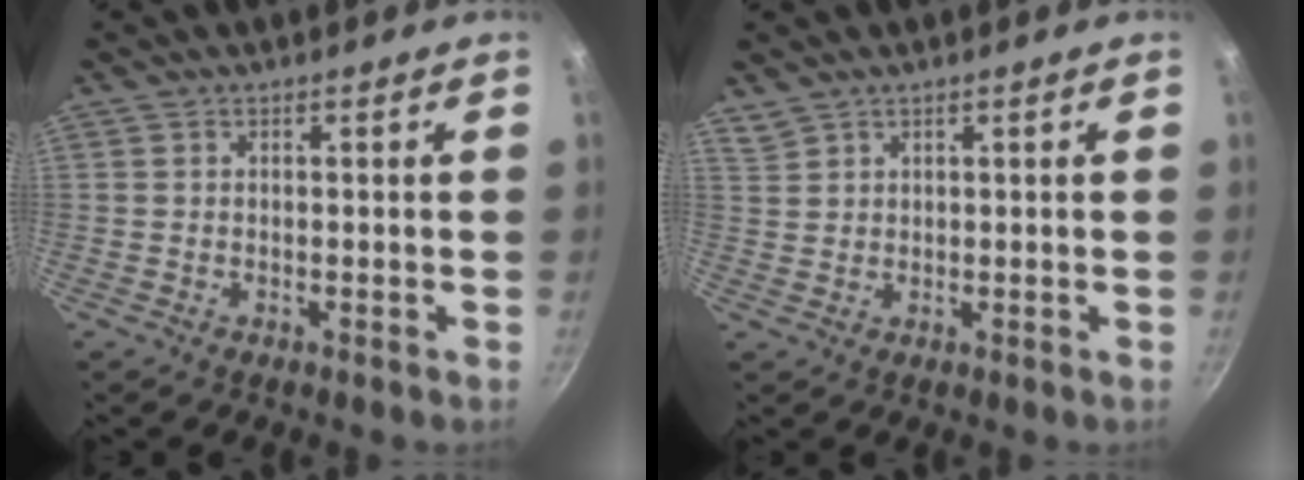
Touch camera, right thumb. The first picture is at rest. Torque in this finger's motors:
{"motor_torque": [-0.87, 0.05, -0.50, 0.02, 0.05]}